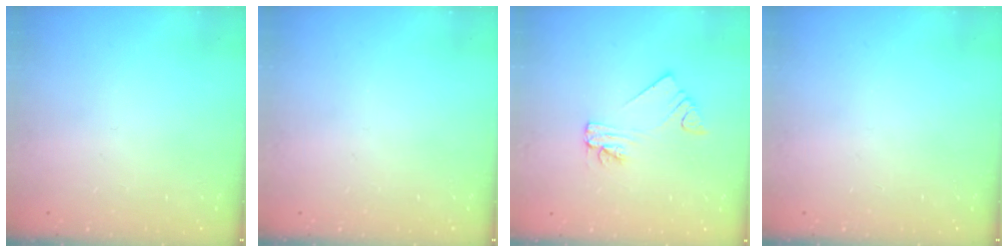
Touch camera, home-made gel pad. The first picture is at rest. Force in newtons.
{"total": 0.0}
{"total": 2.2, "press": 2.2, "slide": 0.1}
{"total": 0.0}